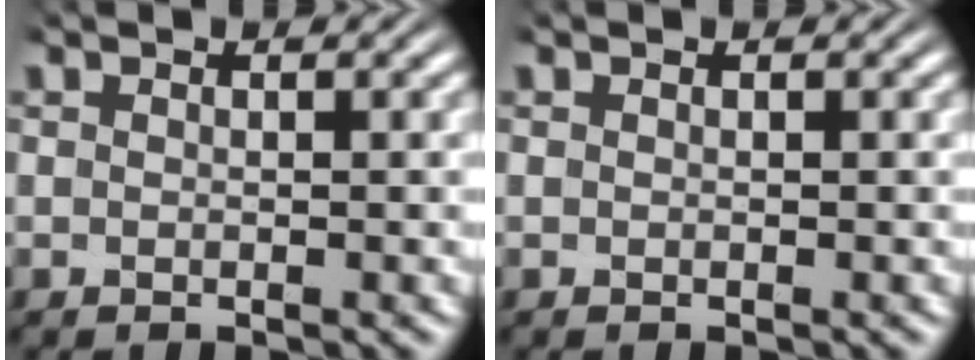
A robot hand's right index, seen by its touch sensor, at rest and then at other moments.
{"total": 0.0}